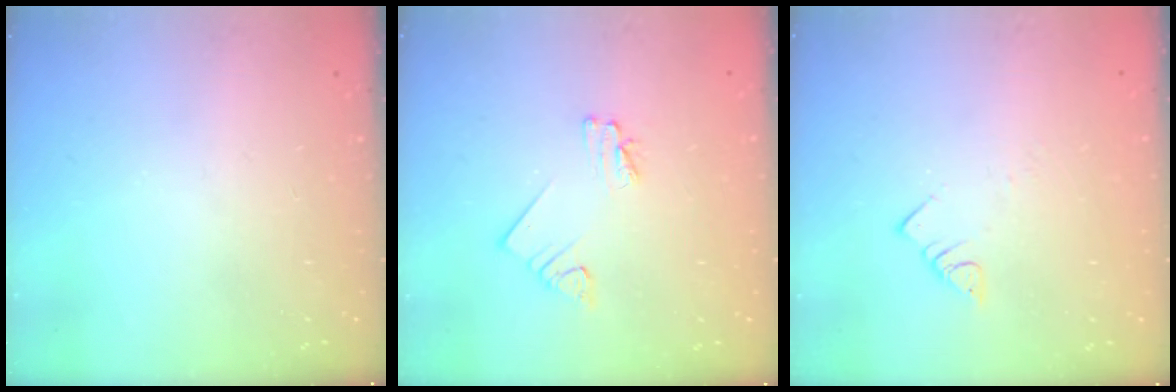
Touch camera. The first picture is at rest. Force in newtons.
{"total": 2.5, "press": 2.5, "slide": 0.2}
{"total": 3.0, "press": 3.0, "slide": 0.0}